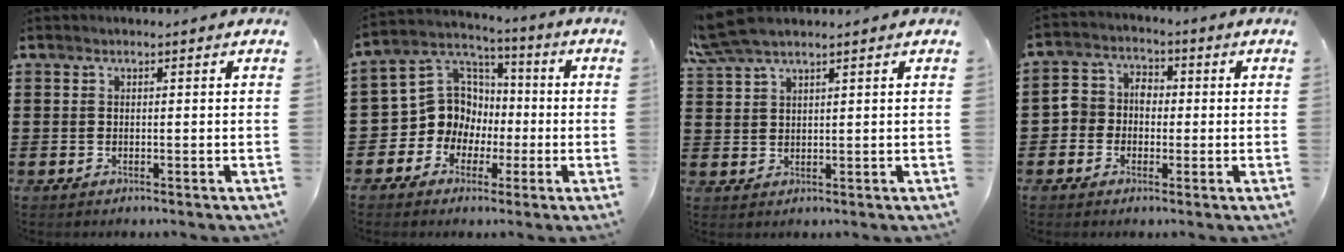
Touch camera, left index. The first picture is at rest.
{"total": 10.2, "force": [-1.4, 9.7, 3.0], "torque": [-0.108, 0.005, -0.026]}
{"total": 4.4, "force": [3.5, 0.8, 2.6], "torque": [-0.060, 0.001, 0.066]}
{"total": 4.5, "force": [-1.4, 4.0, 1.4], "torque": [-0.057, 0.011, -0.037]}